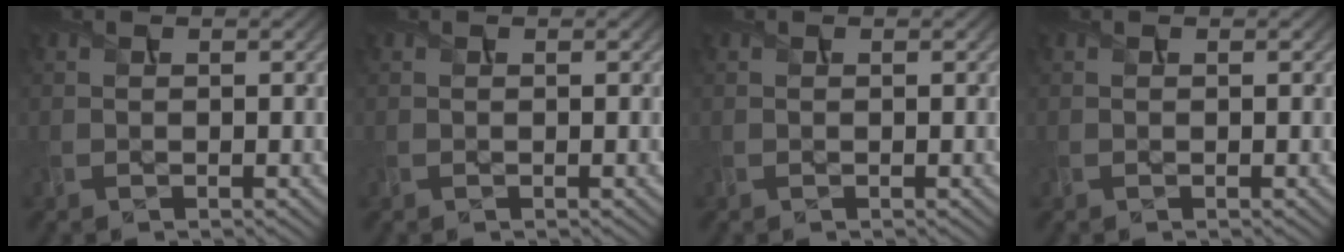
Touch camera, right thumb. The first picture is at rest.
{"total": 0.0}
{"total": 0.0}
{"total": 0.0}